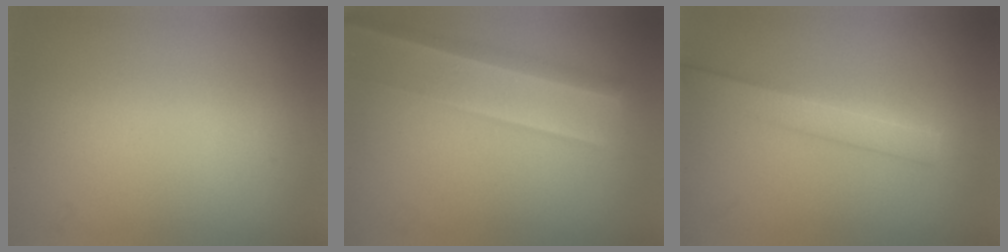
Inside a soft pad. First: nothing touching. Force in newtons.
{"total": 2.1}
{"total": 2.2}